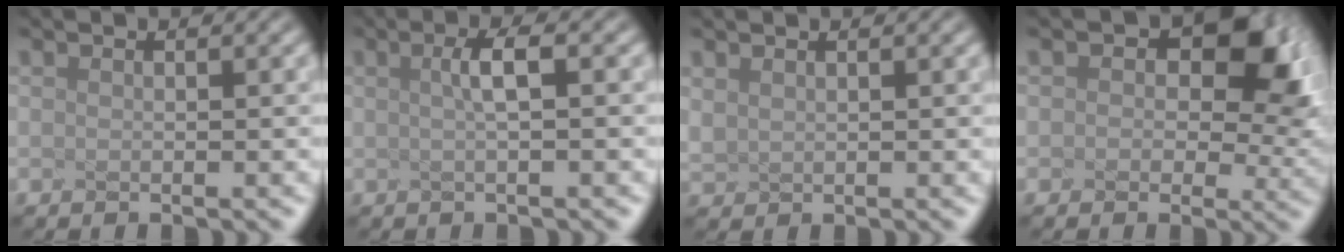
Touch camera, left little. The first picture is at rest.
{"total": 1.7, "force": [-1.0, -0.6, 1.2], "torque": [-0.045, 0.000, 0.017]}
{"total": 1.0, "force": [0.2, -0.7, -0.7], "torque": [-0.013, -0.003, 0.033]}
{"total": 6.4, "force": [1.0, 4.0, 4.9], "torque": [-0.095, -0.014, 0.053]}